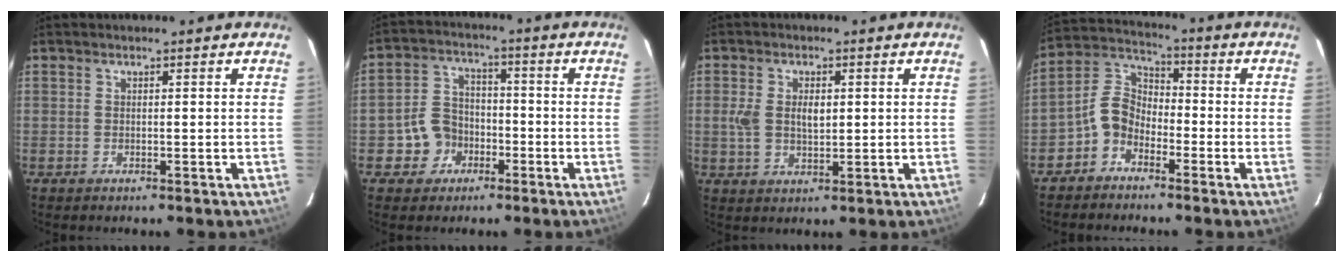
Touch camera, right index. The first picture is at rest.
{"total": 7.1, "force": [-3.2, 6.2, 1.6], "torque": [-0.045, 0.031, -0.046]}
{"total": 5.1, "force": [0.5, 2.9, 4.2], "torque": [-0.084, 0.004, 0.008]}
{"total": 6.7, "force": [-4.2, 4.5, 2.7], "torque": [-0.057, 0.024, -0.091]}